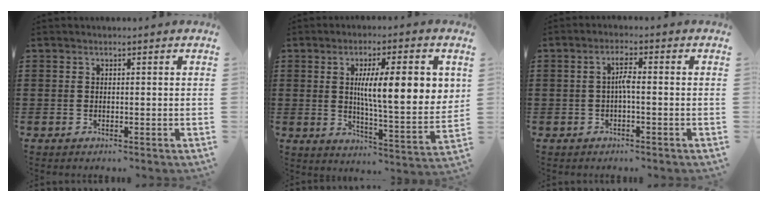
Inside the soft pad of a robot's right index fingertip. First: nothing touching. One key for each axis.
{"total": 12.1, "fx": 3.0, "fy": 2.5, "fz": 11.4, "tx": -0.190, "ty": -0.005, "tz": 0.045}
{"total": 2.8, "fx": -0.4, "fy": 0.5, "fz": 2.7, "tx": -0.052, "ty": 0.005, "tz": -0.010}